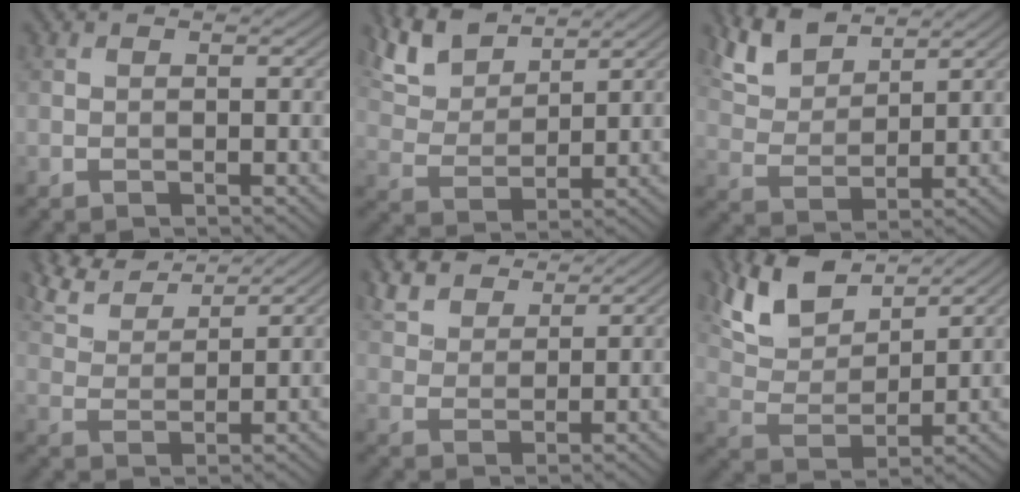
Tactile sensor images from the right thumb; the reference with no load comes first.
{"total": 8.3, "force": [6.3, 3.2, 4.2], "torque": [-0.113, 0.014, 0.130]}
{"total": 7.3, "force": [5.6, 2.8, 3.7], "torque": [-0.096, 0.009, 0.119]}
{"total": 6.9, "force": [6.0, 1.5, 3.1], "torque": [-0.087, 0.013, 0.117]}
{"total": 7.0, "force": [5.4, 2.9, 3.3], "torque": [-0.085, 0.013, 0.111]}
{"total": 10.2, "force": [7.4, 4.2, 5.6], "torque": [-0.145, 0.011, 0.146]}